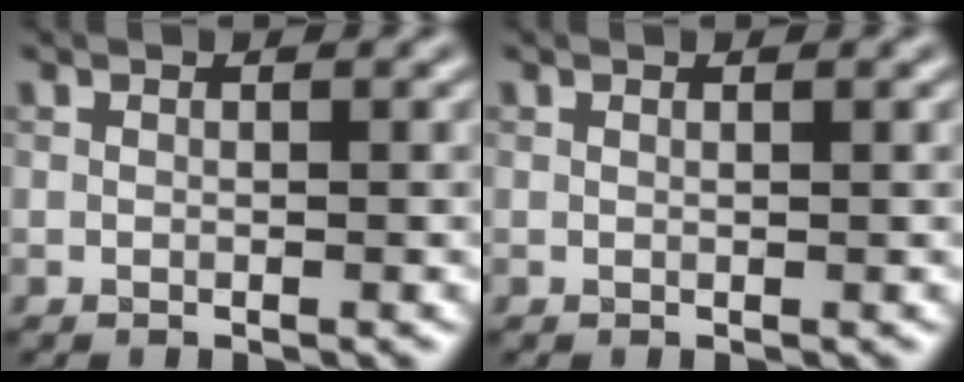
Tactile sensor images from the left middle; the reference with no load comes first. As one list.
[{"total": 0.0}]